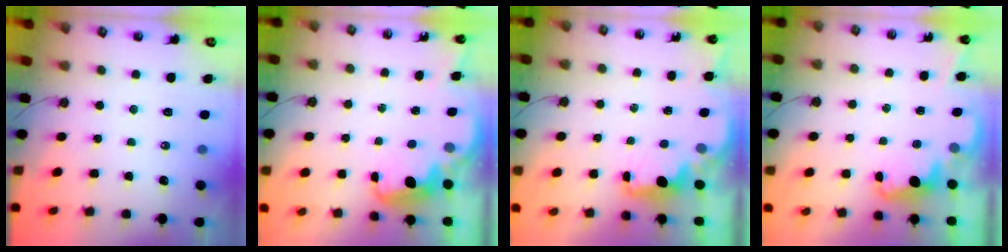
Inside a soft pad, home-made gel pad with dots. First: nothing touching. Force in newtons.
{"total": 3.1, "press": 3.1, "slide": 0.5}
{"total": 2.2, "press": 2.1, "slide": 0.8}
{"total": 2.0, "press": 1.9, "slide": 0.6}